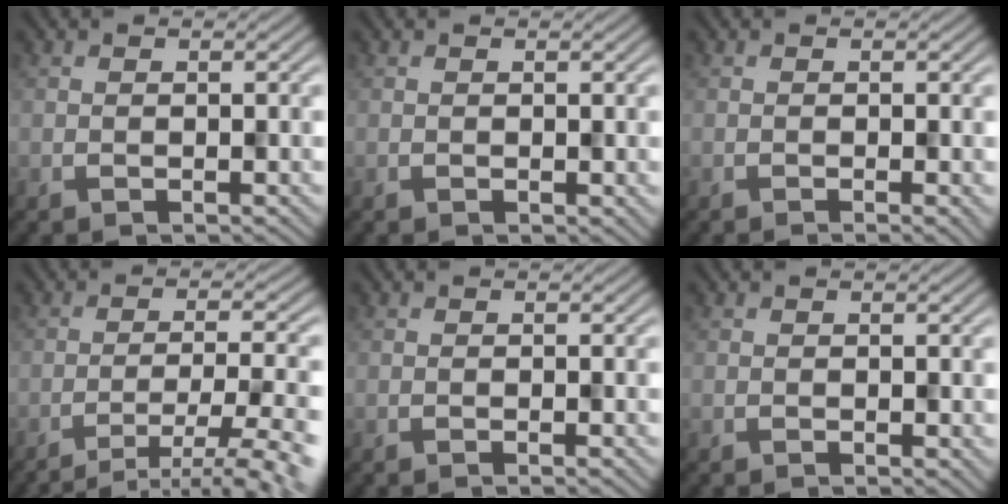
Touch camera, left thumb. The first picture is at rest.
{"total": 0.7, "force": [0.1, 0.2, 0.6], "torque": [-0.010, -0.001, 0.006]}
{"total": 1.7, "force": [-0.6, 0.3, 1.5], "torque": [-0.013, 0.001, -0.007]}
{"total": 9.6, "force": [-6.4, 1.7, 6.9], "torque": [-0.104, 0.009, -0.079]}
{"total": 0.9, "force": [-0.3, 0.1, 0.8], "torque": [-0.006, 0.003, -0.008]}
{"total": 0.8, "force": [-0.1, 0.2, 0.8], "torque": [-0.009, -0.001, 0.002]}